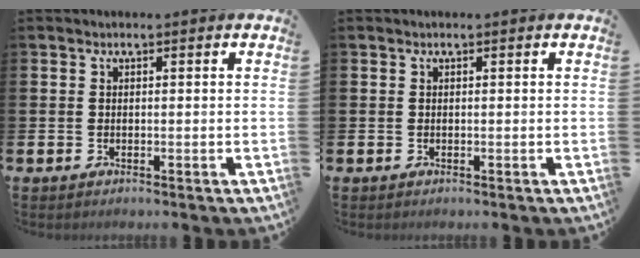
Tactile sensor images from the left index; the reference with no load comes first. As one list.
[{"total": 0.0}]